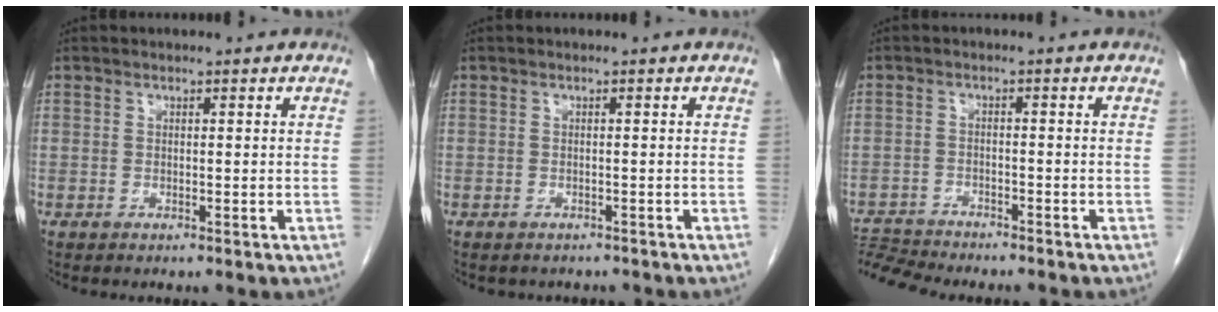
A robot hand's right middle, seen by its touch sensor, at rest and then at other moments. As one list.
[{"total": 2.7, "force": [-2.3, 1.3, 0.4], "torque": [-0.009, 0.002, -0.026]}, {"total": 6.6, "force": [-6.6, 0.0, 0.6], "torque": [-0.010, -0.001, -0.111]}]